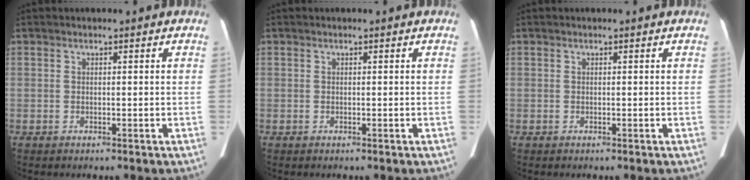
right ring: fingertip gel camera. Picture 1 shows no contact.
{"total": 0.0}
{"total": 0.0}